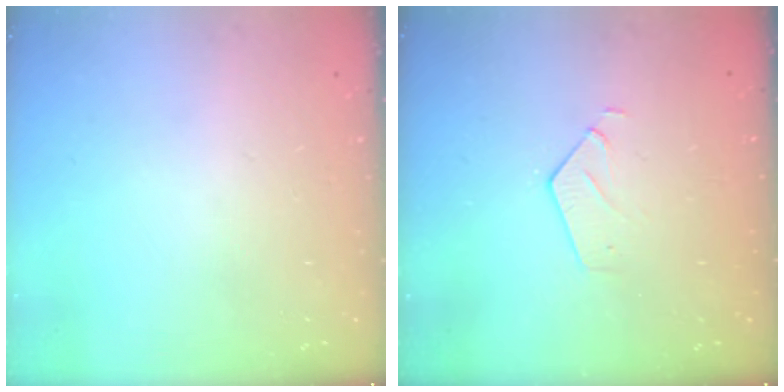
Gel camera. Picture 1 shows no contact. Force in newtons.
{"total": 2.6, "press": 2.6, "slide": 0.2}